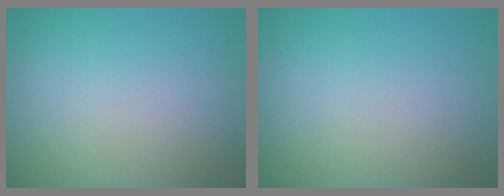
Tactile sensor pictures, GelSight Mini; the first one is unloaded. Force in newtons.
{"total": 0.0}